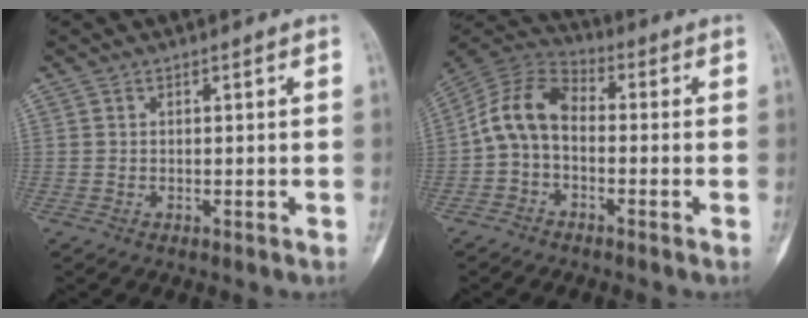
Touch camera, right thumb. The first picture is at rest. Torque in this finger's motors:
{"motor_torque": [0.21, 0.23, 0.15, -0.14, 0.10]}